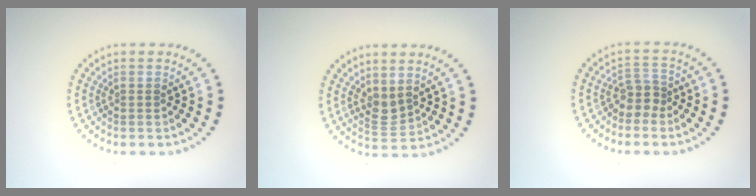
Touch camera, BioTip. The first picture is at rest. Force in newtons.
{"total": 1.8, "press": 1.5, "slide": 1.0}
{"total": 2.1, "press": 1.7, "slide": 1.3}